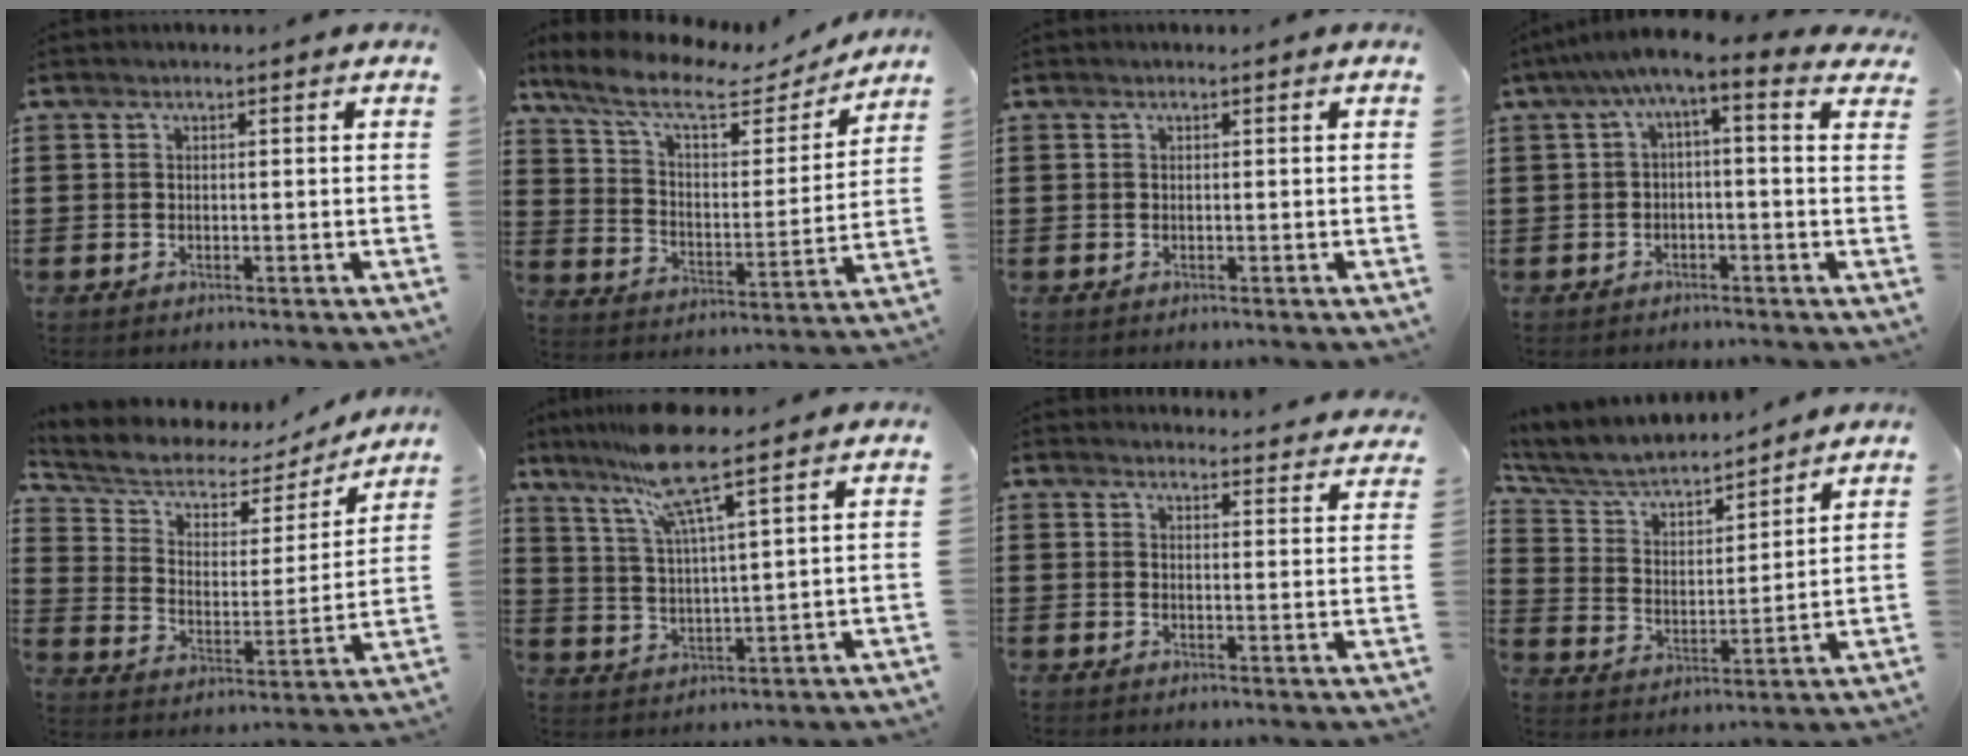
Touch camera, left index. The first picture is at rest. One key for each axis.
{"total": 9.5, "fx": 7.1, "fy": 2.8, "fz": 5.7, "tx": -0.137, "ty": -0.030, "tz": 0.118}
{"total": 0.0}
{"total": 3.3, "fx": -0.2, "fy": 0.3, "fz": 3.3, "tx": -0.068, "ty": -0.020, "tz": -0.013}
{"total": 6.2, "fx": 4.7, "fy": 3.1, "fz": 2.6, "tx": -0.081, "ty": -0.028, "tz": 0.078}
{"total": 10.4, "fx": 7.8, "fy": 0.1, "fz": 7.0, "tx": -0.166, "ty": -0.028, "tz": 0.132}
{"total": 3.4, "fx": 3.4, "fy": 0.0, "fz": 0.3, "tx": -0.008, "ty": -0.020, "tz": 0.061}
{"total": 5.9, "fx": 5.3, "fy": 1.5, "fz": 2.0, "tx": -0.066, "ty": -0.035, "tz": 0.086}